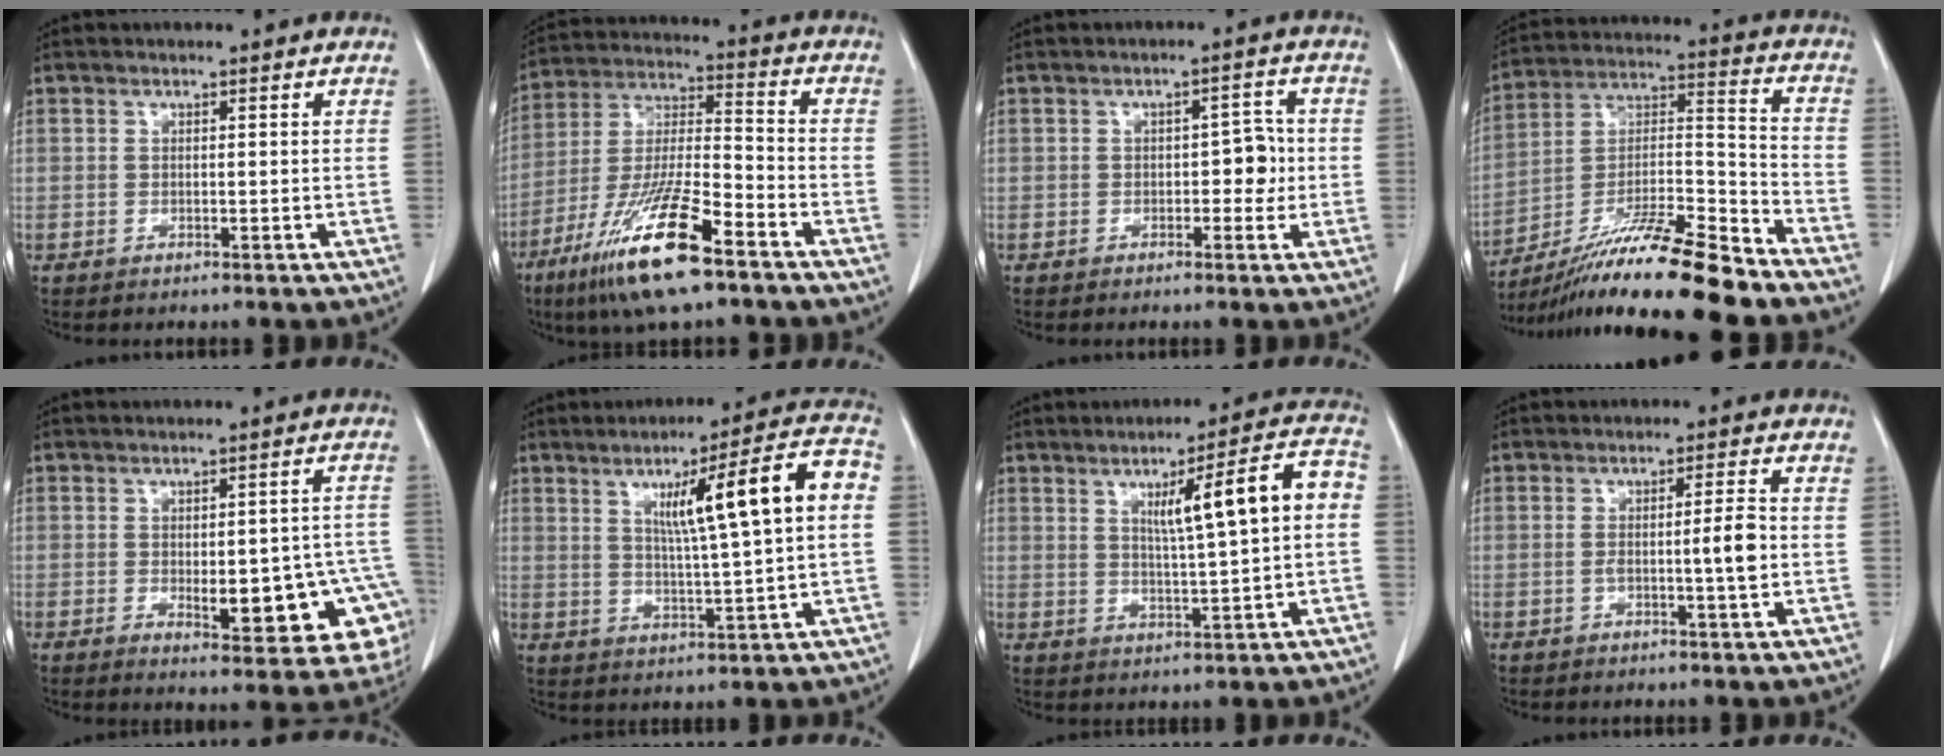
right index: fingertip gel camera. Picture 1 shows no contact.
{"total": 16.6, "force": [-10.0, 2.0, 13.1], "torque": [-0.278, -0.037, -0.188]}
{"total": 3.8, "force": [-0.5, 2.1, 3.1], "torque": [-0.031, 0.014, -0.007]}
{"total": 18.4, "force": [-14.8, -0.1, 11.1], "torque": [-0.207, -0.006, -0.263]}
{"total": 15.1, "force": [-4.4, 5.5, 13.4], "torque": [-0.092, 0.024, -0.037]}
{"total": 13.7, "force": [2.7, 0.2, 13.4], "torque": [-0.197, 0.021, 0.041]}
{"total": 10.8, "force": [1.7, 0.5, 10.6], "torque": [-0.152, 0.020, 0.025]}
{"total": 4.1, "force": [-0.7, -0.2, 4.1], "torque": [-0.066, 0.000, -0.011]}